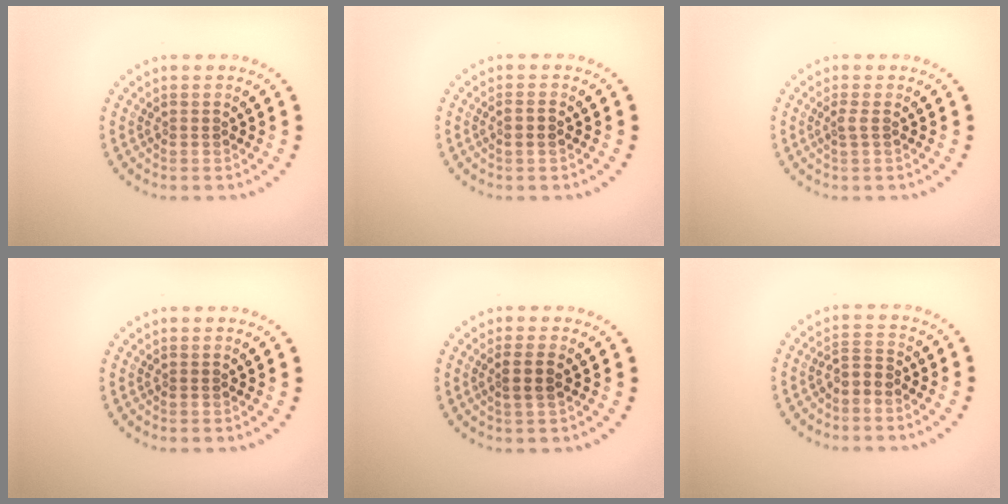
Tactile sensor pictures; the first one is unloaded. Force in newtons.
{"total": 1.2, "press": 1.1, "slide": 0.4}
{"total": 0.9, "press": 0.7, "slide": 0.6}
{"total": 0.0}
{"total": 1.9, "press": 1.7, "slide": 0.9}
{"total": 1.7, "press": 1.5, "slide": 0.9}